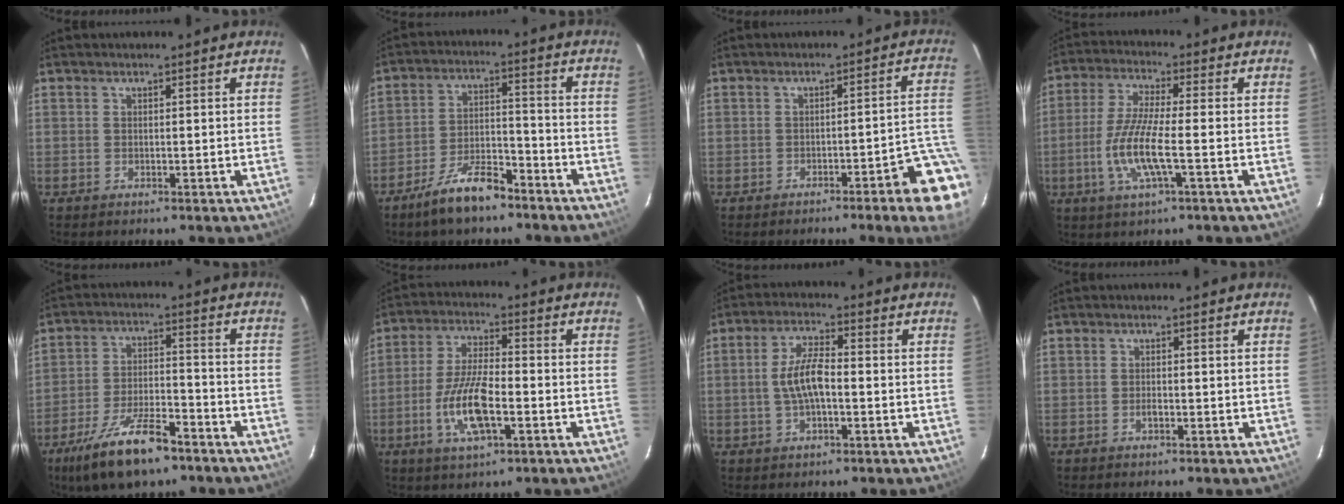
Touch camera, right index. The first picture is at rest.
{"total": 10.1, "force": [-7.9, 3.1, 5.5], "torque": [-0.120, 0.005, -0.133]}
{"total": 8.5, "force": [-5.2, 0.4, 6.7], "torque": [-0.041, 0.021, -0.059]}
{"total": 10.1, "force": [-2.9, 1.3, 9.5], "torque": [-0.202, -0.006, -0.059]}
{"total": 14.7, "force": [-10.2, 4.9, 9.3], "torque": [-0.198, -0.020, -0.172]}
{"total": 11.1, "force": [-3.9, 3.6, 9.8], "torque": [-0.202, -0.004, -0.074]}
{"total": 6.7, "force": [-1.2, 2.4, 6.1], "torque": [-0.122, 0.010, -0.022]}
{"total": 1.2, "force": [-0.7, 0.5, 0.8], "torque": [-0.016, 0.002, -0.012]}